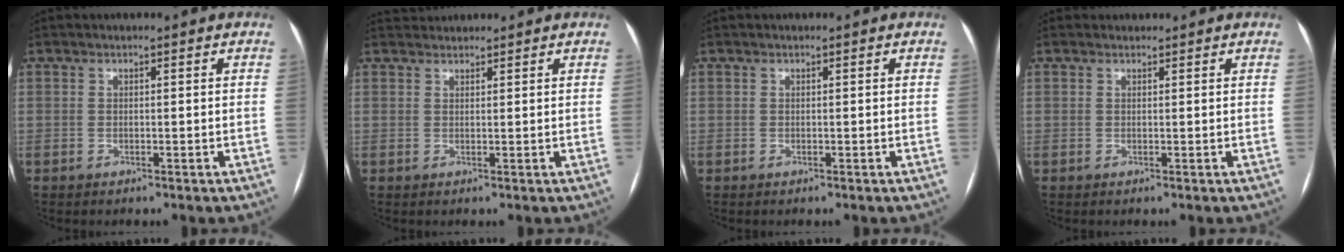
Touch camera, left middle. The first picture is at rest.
{"total": 2.0, "force": [1.9, 0.4, -0.2], "torque": [-0.003, 0.021, 0.036]}
{"total": 0.0}
{"total": 0.7, "force": [0.6, 0.3, -0.1], "torque": [-0.003, 0.008, 0.010]}